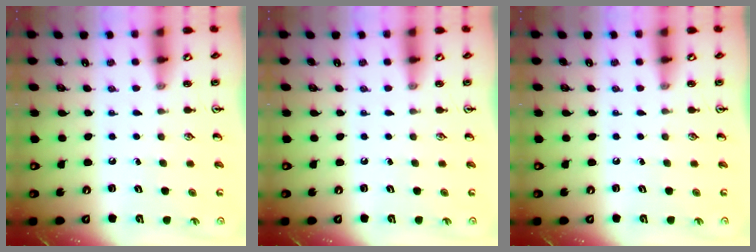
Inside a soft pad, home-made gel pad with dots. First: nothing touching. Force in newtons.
{"total": 0.0}
{"total": 0.0}